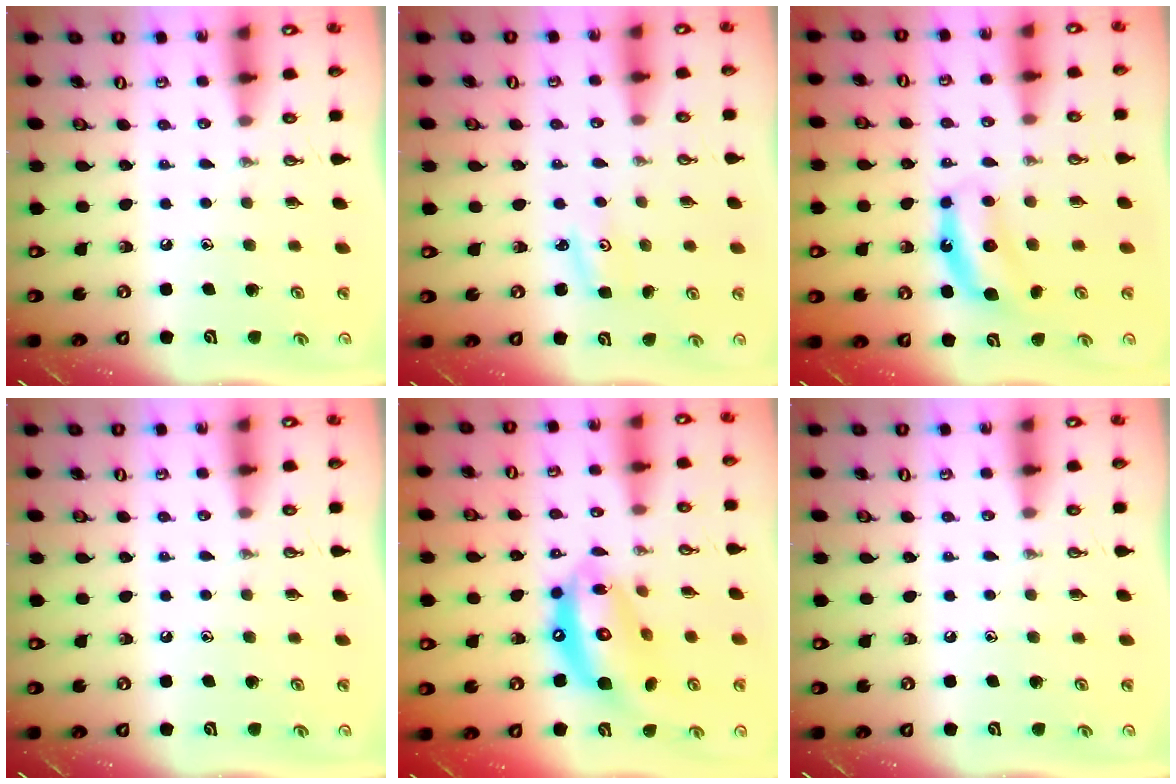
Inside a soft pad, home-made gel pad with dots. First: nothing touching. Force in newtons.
{"total": 2.9, "press": 2.9, "slide": 0.3}
{"total": 7.4, "press": 7.4, "slide": 0.4}
{"total": 0.0}
{"total": 15.4, "press": 15.3, "slide": 1.4}
{"total": 0.0}